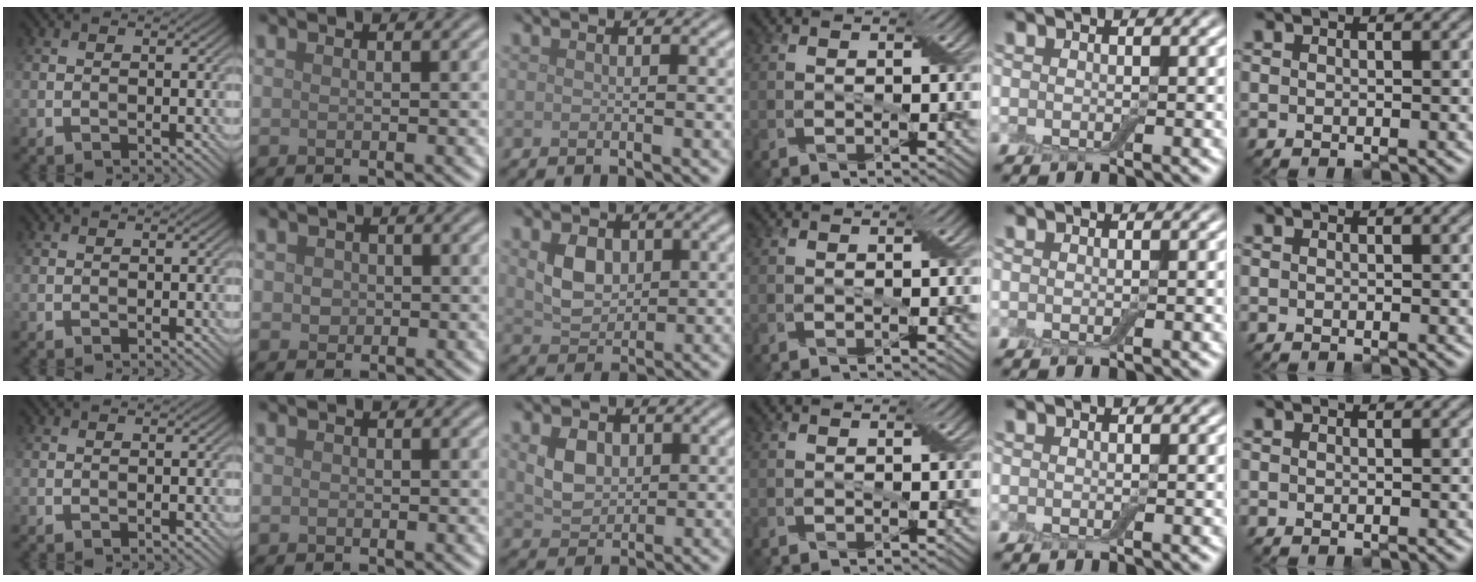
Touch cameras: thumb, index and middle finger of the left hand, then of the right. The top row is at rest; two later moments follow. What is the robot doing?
{"motion": "press", "object": "electronic device side button"}